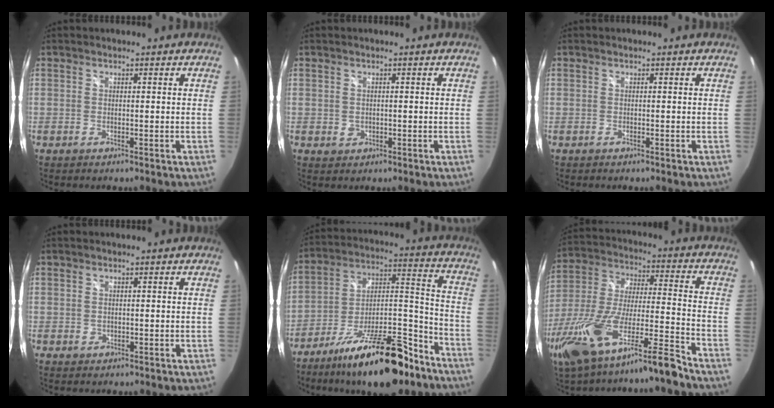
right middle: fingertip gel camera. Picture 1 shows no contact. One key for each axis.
{"total": 1.4, "fx": -0.1, "fy": 1.3, "fz": 0.5, "tx": -0.003, "ty": -0.001, "tz": -0.001}
{"total": 0.0}
{"total": 0.7, "fx": 0.0, "fy": 0.7, "fz": 0.2, "tx": 0.002, "ty": -0.001, "tz": 0.000}
{"total": 22.9, "fx": -16.1, "fy": 7.0, "fz": 14.8, "tx": -0.242, "ty": 0.002, "tz": -0.250}
{"total": 20.0, "fx": -14.7, "fy": 1.9, "fz": 13.5, "tx": -0.270, "ty": -0.037, "tz": -0.262}